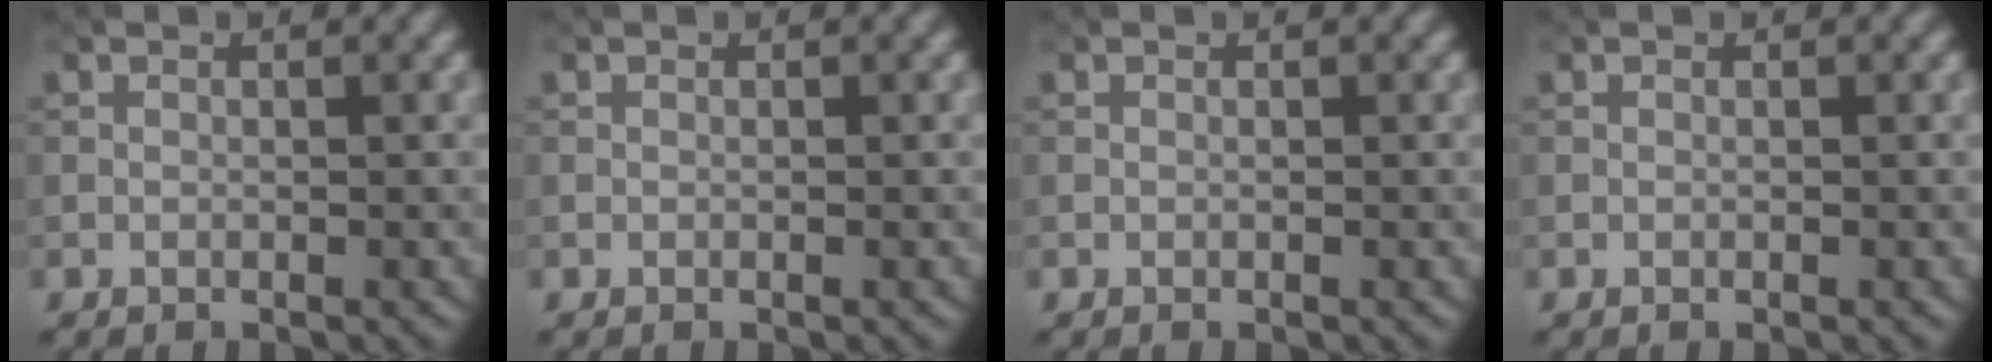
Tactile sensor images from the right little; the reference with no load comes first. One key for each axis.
{"total": 0.0}
{"total": 0.0}
{"total": 0.0}